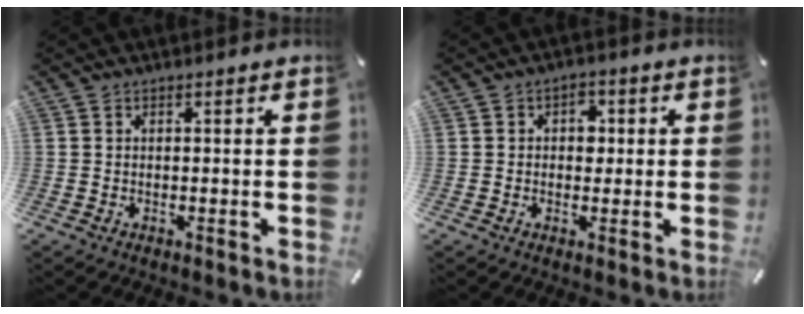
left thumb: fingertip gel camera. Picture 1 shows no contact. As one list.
[{"total": 3.8, "force": [0.3, 3.0, 2.3], "torque": [-0.016, -0.002, -0.006]}]